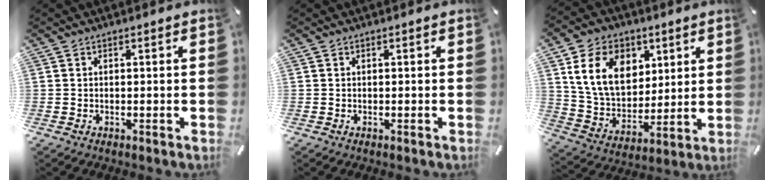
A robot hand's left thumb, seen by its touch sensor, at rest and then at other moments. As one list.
[{"total": 0.0}, {"total": 15.4, "force": [5.9, 11.7, 8.1], "torque": [-0.163, -0.005, 0.114]}]